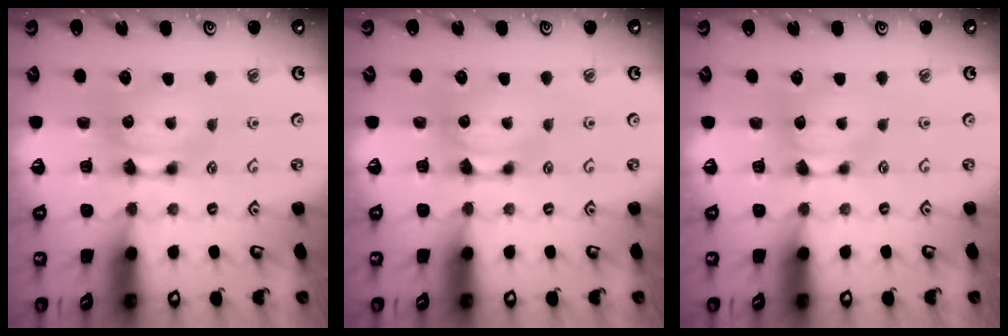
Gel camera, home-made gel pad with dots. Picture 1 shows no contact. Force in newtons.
{"total": 0.5, "press": 0.2, "slide": 0.5}
{"total": 0.8, "press": 0.7, "slide": 0.5}